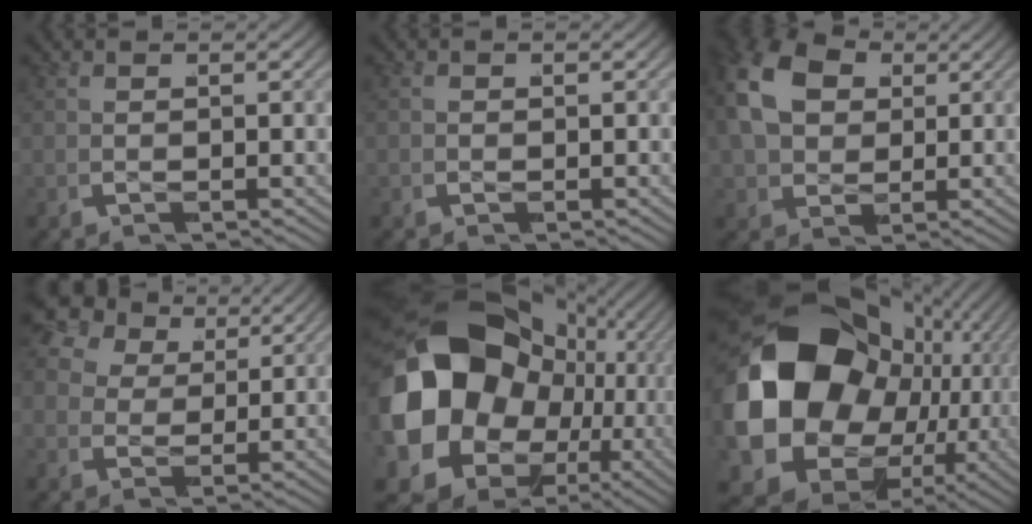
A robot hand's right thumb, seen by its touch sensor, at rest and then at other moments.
{"total": 0.6, "force": [-0.3, 0.5, 0.1], "torque": [-0.003, -0.002, -0.005]}
{"total": 10.9, "force": [2.9, 8.6, 6.2], "torque": [-0.147, -0.004, 0.046]}
{"total": 9.7, "force": [3.8, 7.4, 5.1], "torque": [-0.095, 0.017, 0.048]}
{"total": 28.7, "force": [-2.2, 21.6, 18.8], "torque": [-0.380, -0.044, -0.027]}
{"total": 27.8, "force": [-2.3, 20.0, 19.1], "torque": [-0.371, -0.055, -0.024]}